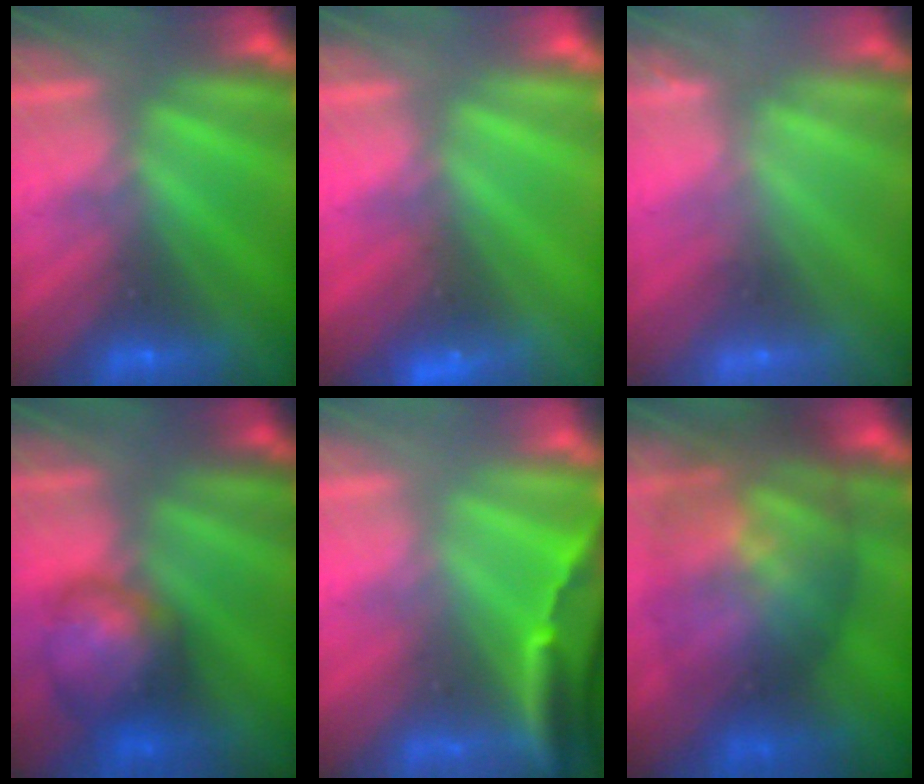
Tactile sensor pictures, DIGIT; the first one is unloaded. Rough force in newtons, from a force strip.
{"total": 2.4}
{"total": 2.4}
{"total": 8.6}
{"total": 3.9}
{"total": 7.5}